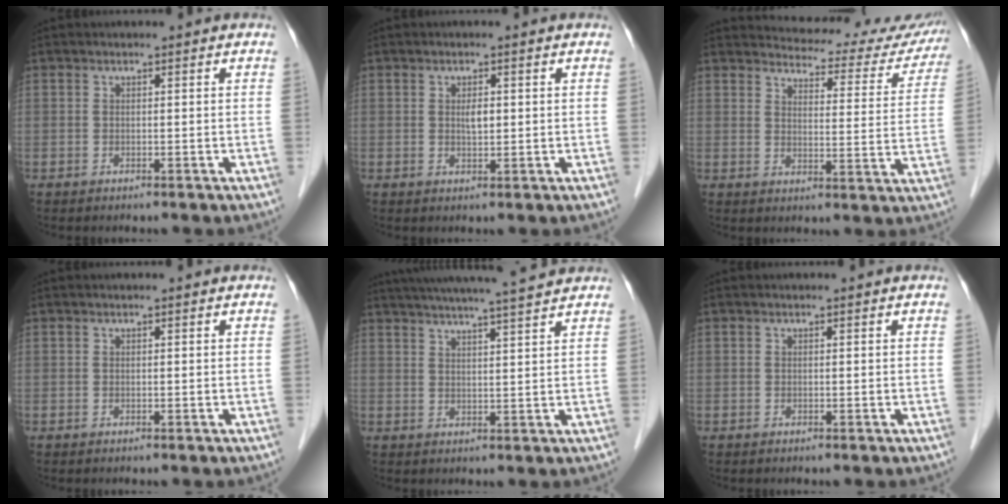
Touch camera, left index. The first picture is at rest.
{"total": 1.7, "force": [0.3, 0.6, 1.6], "torque": [-0.030, 0.000, 0.008]}
{"total": 18.1, "force": [17.2, 4.5, 3.2], "torque": [-0.016, -0.045, 0.183]}
{"total": 0.0}
{"total": 13.9, "force": [12.5, -0.3, 6.1], "torque": [-0.106, 0.017, 0.173]}
{"total": 0.0}